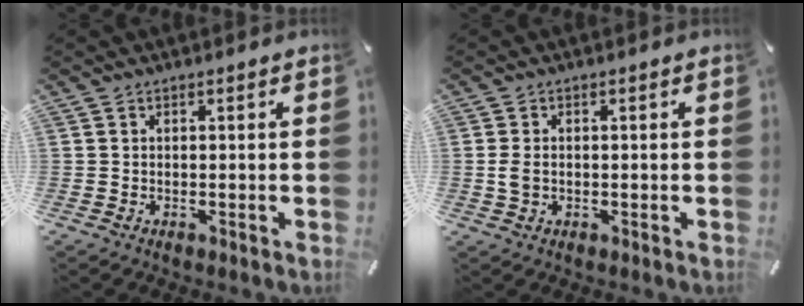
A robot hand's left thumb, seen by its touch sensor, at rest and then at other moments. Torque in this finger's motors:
{"motor_torque": [-0.28, -0.10, 0.02, 0.00, 0.07]}